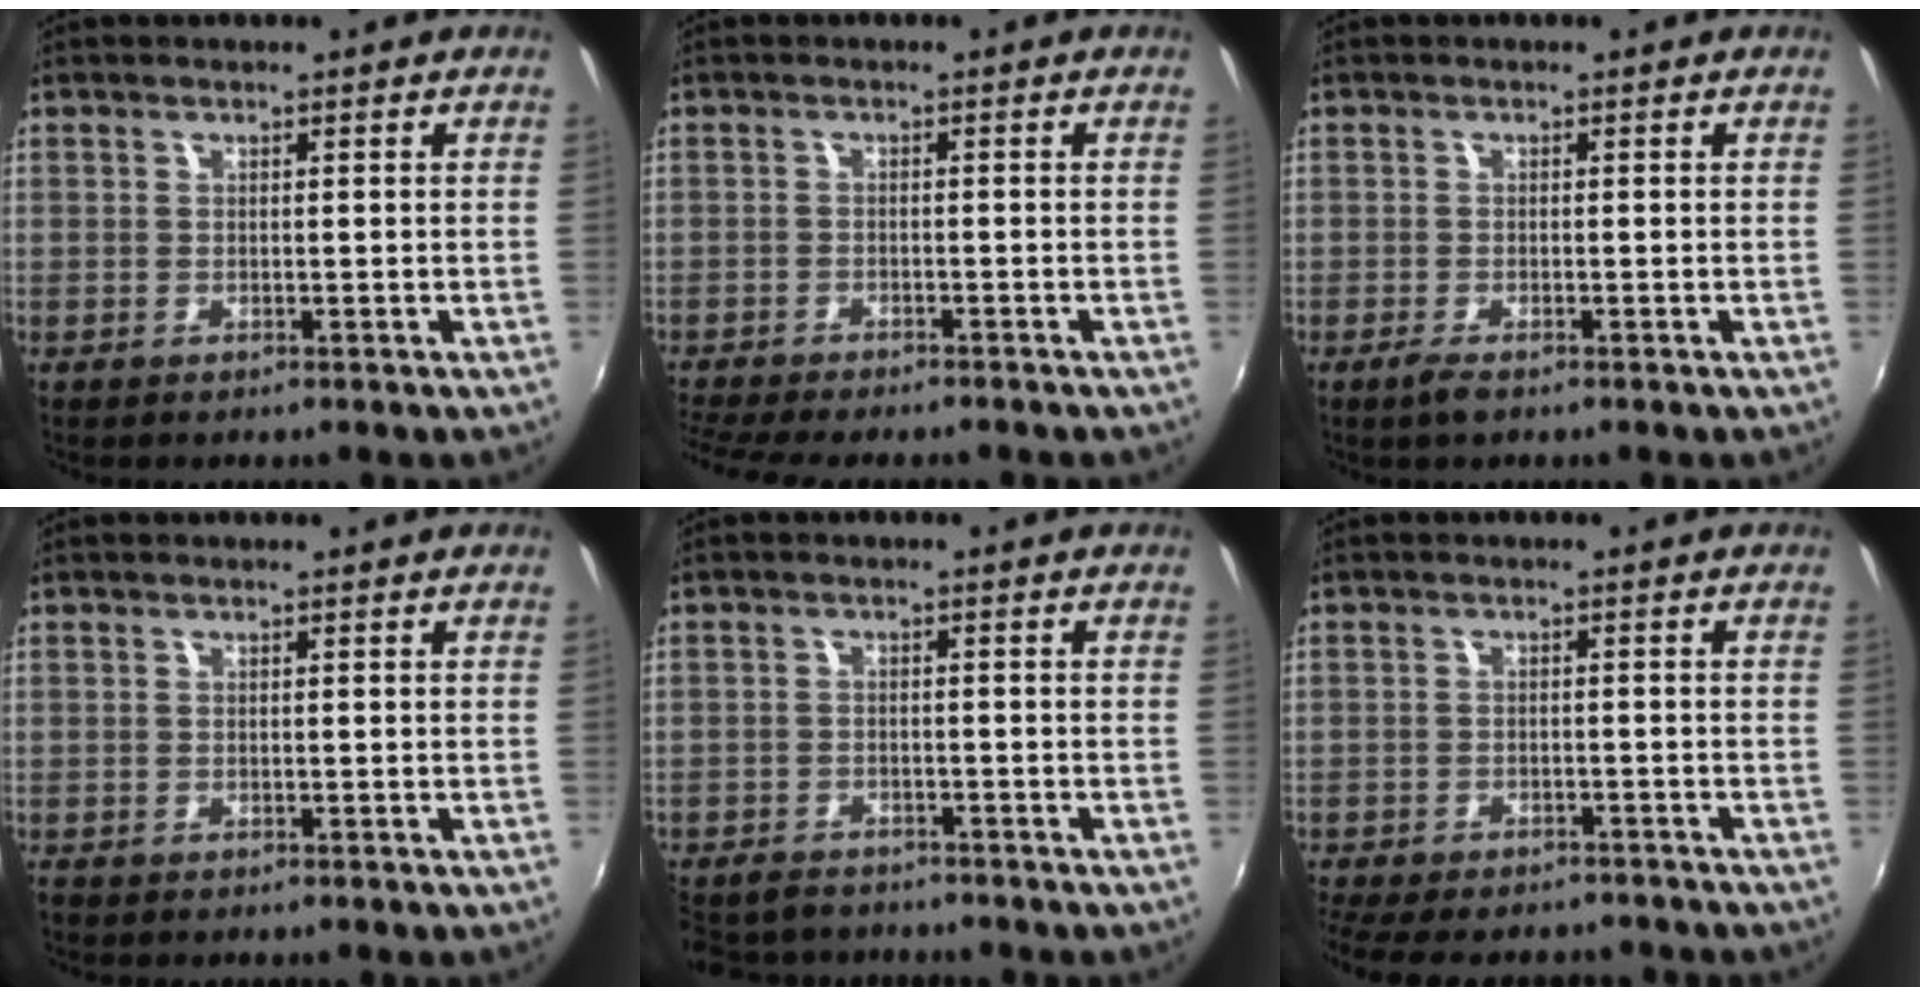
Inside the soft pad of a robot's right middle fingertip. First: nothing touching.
{"total": 9.2, "force": [-8.2, 1.3, 4.0], "torque": [-0.099, -0.025, -0.131]}
{"total": 2.1, "force": [-1.5, 0.5, 1.4], "torque": [-0.032, -0.007, -0.029]}
{"total": 0.5, "force": [-0.4, 0.3, 0.1], "torque": [-0.004, -0.002, -0.010]}
{"total": 7.8, "force": [-6.8, 3.3, 1.9], "torque": [-0.061, -0.006, -0.111]}
{"total": 13.4, "force": [-11.3, 4.4, 5.6], "torque": [-0.130, -0.023, -0.161]}